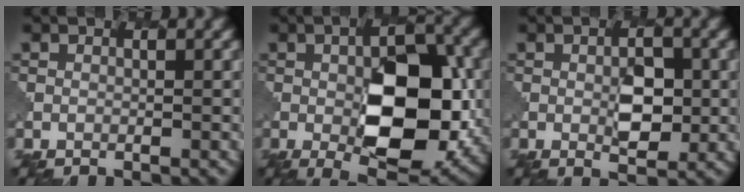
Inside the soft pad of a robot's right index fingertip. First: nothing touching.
{"total": 10.3, "force": [-1.1, 4.6, 9.2], "torque": [-0.134, 0.002, -0.011]}
{"total": 2.9, "force": [0.1, 1.4, 2.5], "torque": [-0.037, -0.005, 0.006]}